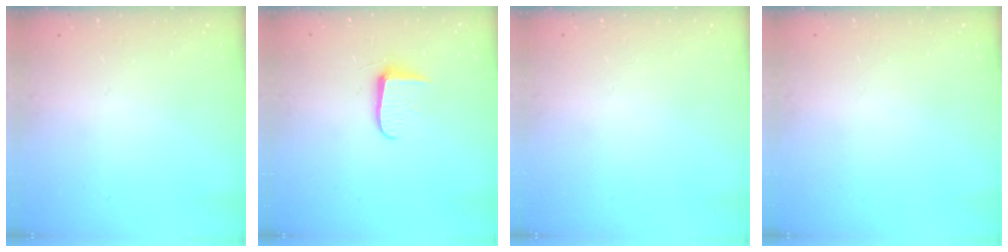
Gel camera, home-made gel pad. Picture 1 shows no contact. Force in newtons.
{"total": 5.9, "press": 5.8, "slide": 0.8}
{"total": 0.0}
{"total": 0.0}